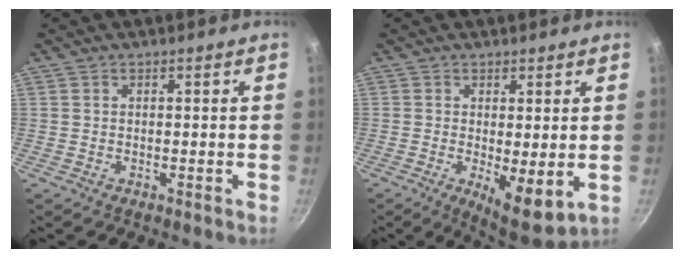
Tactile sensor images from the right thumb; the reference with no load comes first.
{"total": 7.8, "force": [-0.6, 2.7, 7.3], "torque": [-0.097, -0.023, -0.001]}